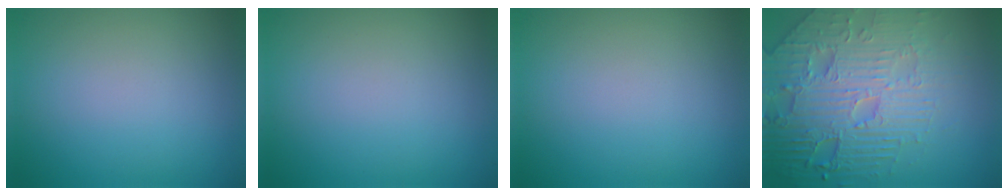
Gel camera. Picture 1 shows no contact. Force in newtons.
{"total": 0.0}
{"total": 0.0}
{"total": 7.4, "press": 6.0, "slide": 4.4}